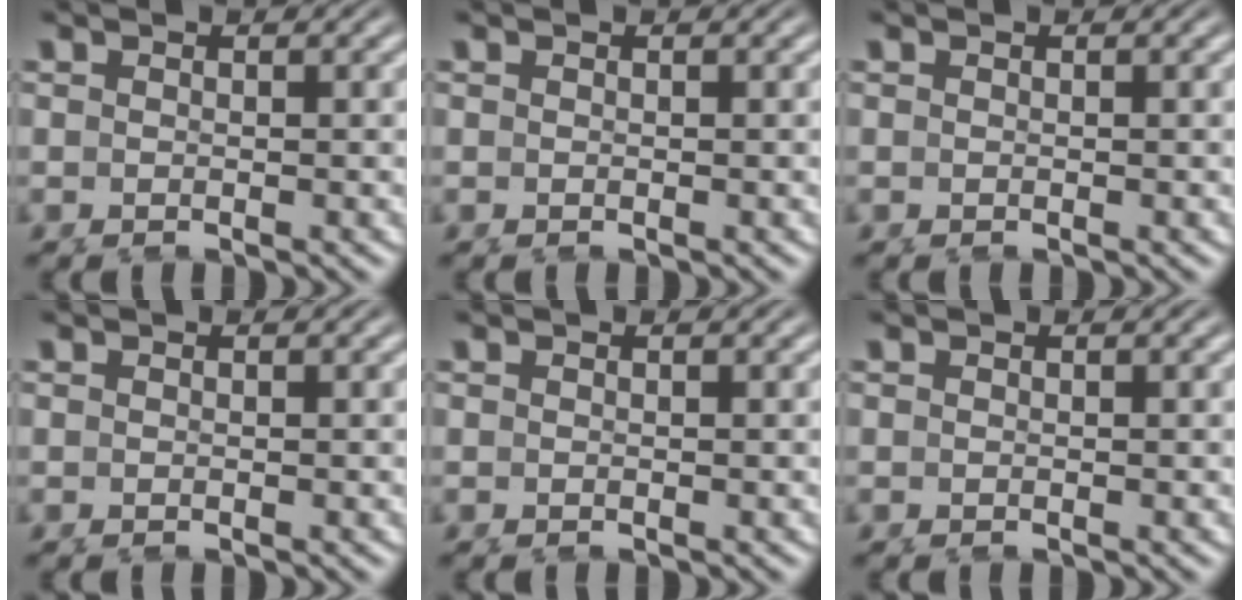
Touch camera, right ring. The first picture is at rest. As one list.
[{"total": 0.0}, {"total": 0.0}, {"total": 0.0}, {"total": 0.0}, {"total": 0.0}]